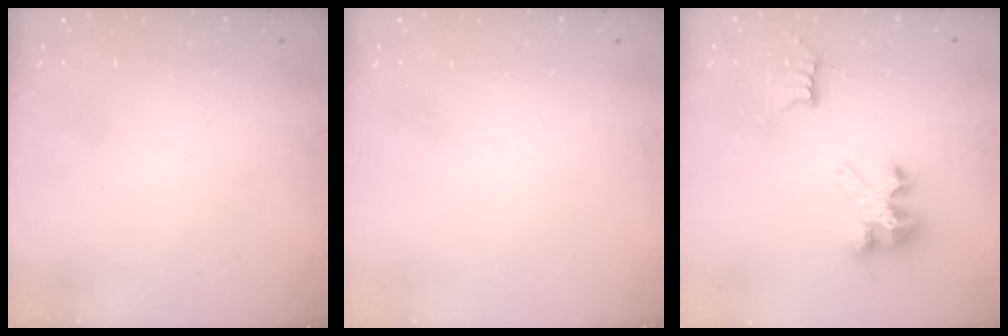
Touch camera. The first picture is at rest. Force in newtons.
{"total": 0.0}
{"total": 7.0, "press": 7.0, "slide": 0.2}